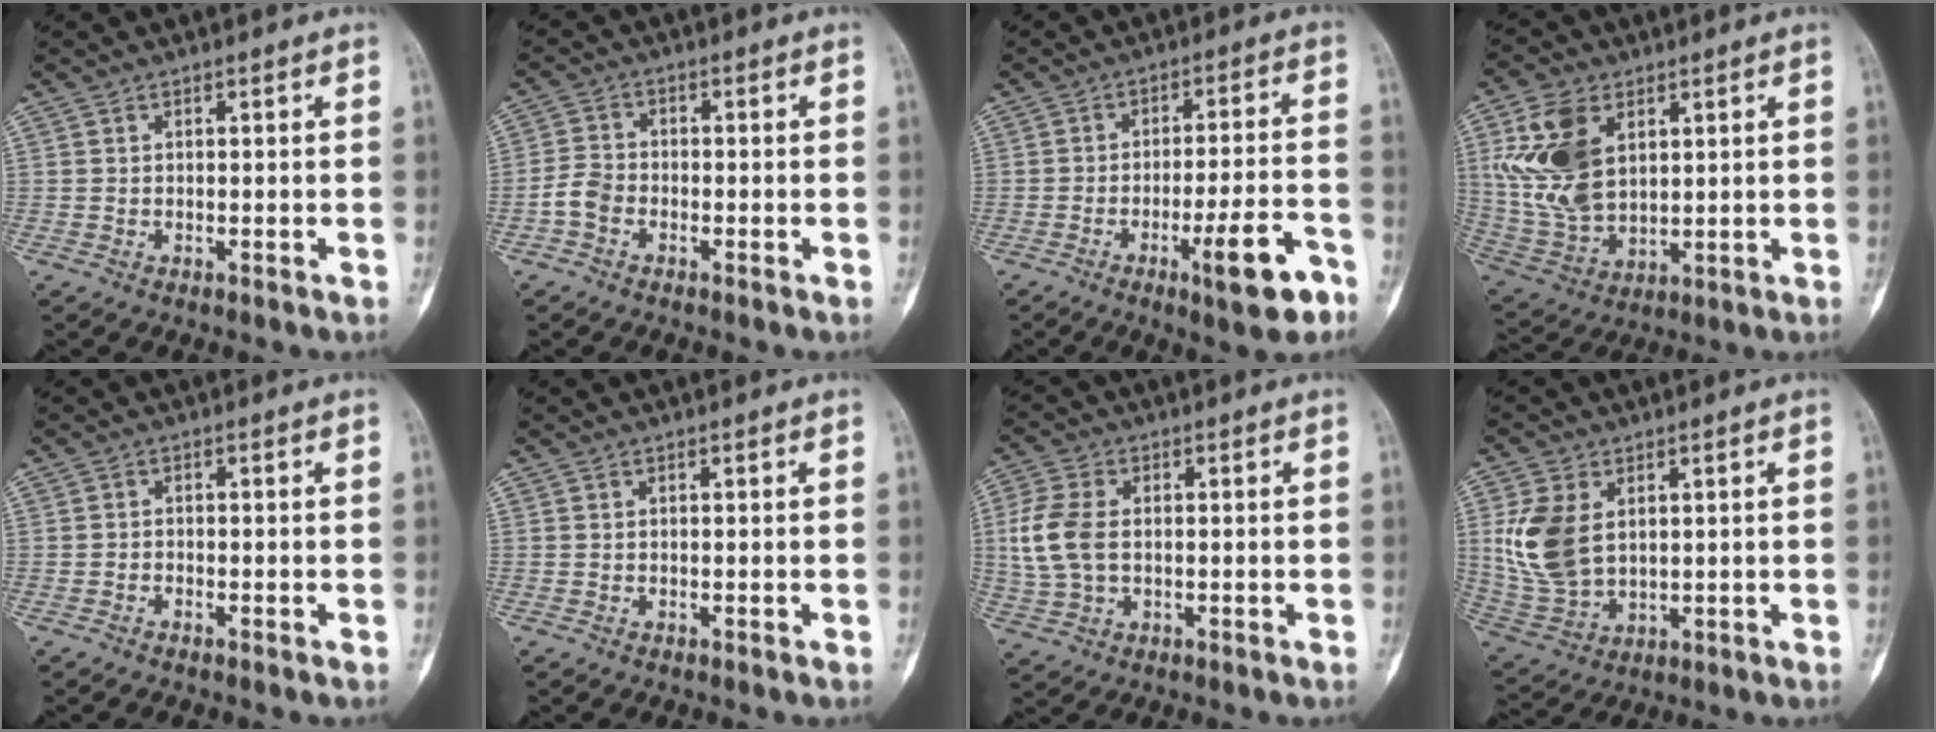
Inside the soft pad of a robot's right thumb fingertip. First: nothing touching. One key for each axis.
{"total": 3.9, "fx": -1.8, "fy": 2.7, "fz": 2.1, "tx": -0.040, "ty": 0.013, "tz": -0.042}
{"total": 11.4, "fx": -5.9, "fy": 2.4, "fz": 9.4, "tx": -0.137, "ty": 0.029, "tz": -0.082}
{"total": 14.6, "fx": 4.6, "fy": 9.3, "fz": 10.3, "tx": -0.198, "ty": -0.014, "tz": 0.104}
{"total": 0.6, "fx": -0.5, "fy": 0.3, "fz": 0.1, "tx": 0.002, "ty": 0.003, "tz": -0.013}
{"total": 0.0}
{"total": 9.2, "fx": 0.3, "fy": 6.0, "fz": 6.9, "tx": -0.162, "ty": 0.007, "tz": 0.009}
{"total": 12.0, "fx": 2.5, "fy": 8.0, "fz": 8.6, "tx": -0.173, "ty": -0.010, "tz": 0.064}